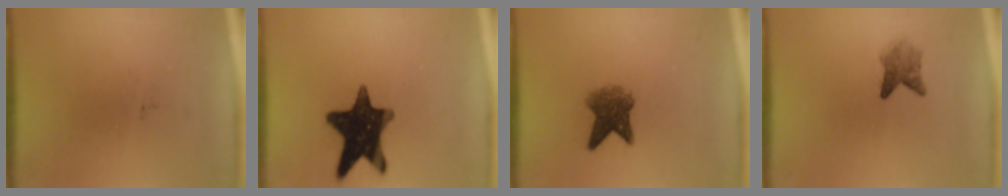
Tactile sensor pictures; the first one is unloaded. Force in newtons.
{"total": 14.4}
{"total": 5.2}
{"total": 2.6}